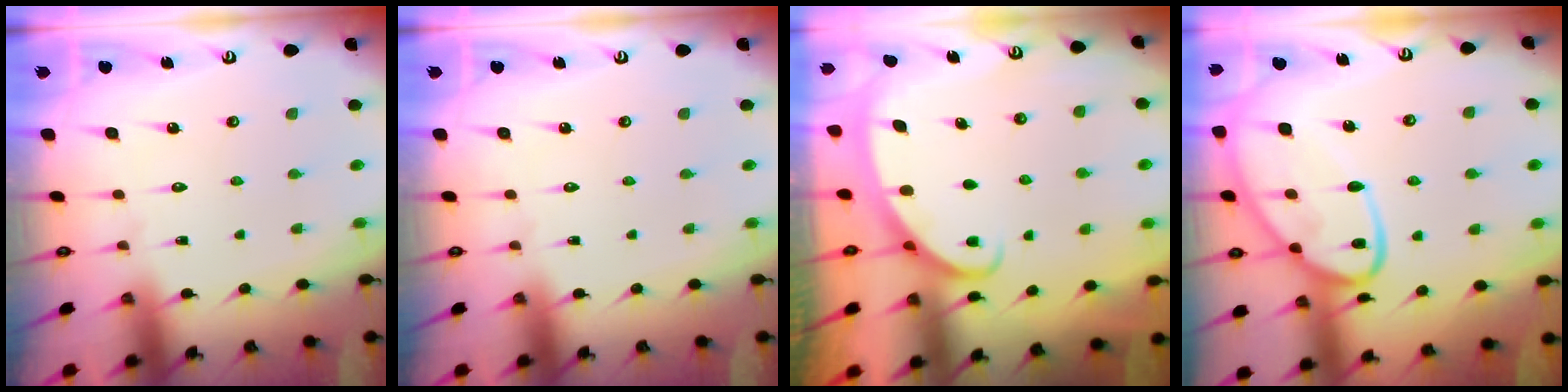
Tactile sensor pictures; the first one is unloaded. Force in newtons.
{"total": 0.0}
{"total": 2.7, "press": 2.7, "slide": 0.4}
{"total": 17.9, "press": 17.8, "slide": 1.6}